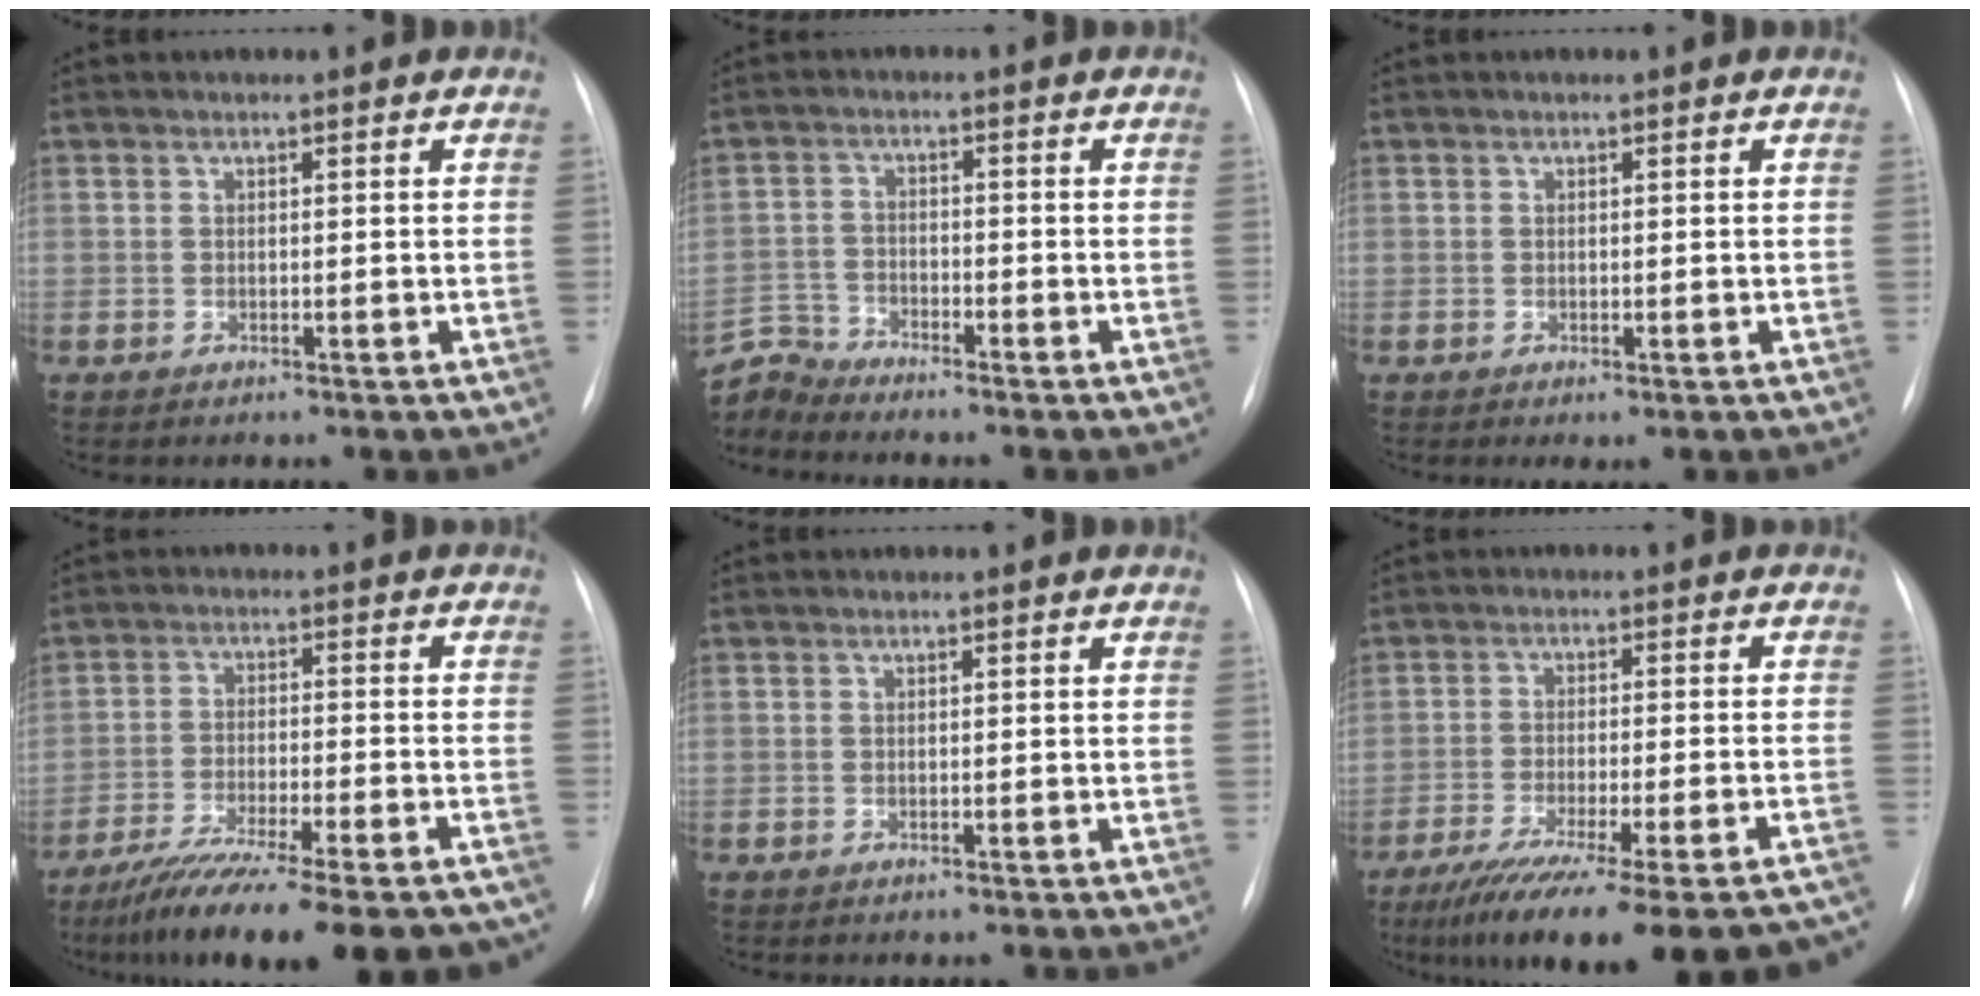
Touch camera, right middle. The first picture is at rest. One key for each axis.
{"total": 5.5, "fx": -5.4, "fy": -0.3, "fz": -0.9, "tx": 0.011, "ty": 0.000, "tz": -0.106}
{"total": 0.8, "fx": -0.3, "fy": 0.4, "fz": 0.6, "tx": -0.008, "ty": -0.003, "tz": -0.001}
{"total": 21.7, "fx": -17.8, "fy": 3.3, "fz": 11.9, "tx": -0.142, "ty": -0.021, "tz": -0.257}
{"total": 0.0}
{"total": 25.5, "fx": -21.3, "fy": 3.1, "fz": 13.6, "tx": -0.154, "ty": -0.034, "tz": -0.286}